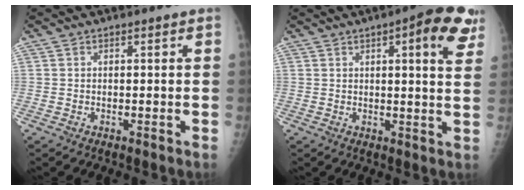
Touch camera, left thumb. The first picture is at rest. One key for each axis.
{"total": 10.5, "fx": 5.2, "fy": 2.7, "fz": 8.7, "tx": -0.085, "ty": -0.016, "tz": 0.055}